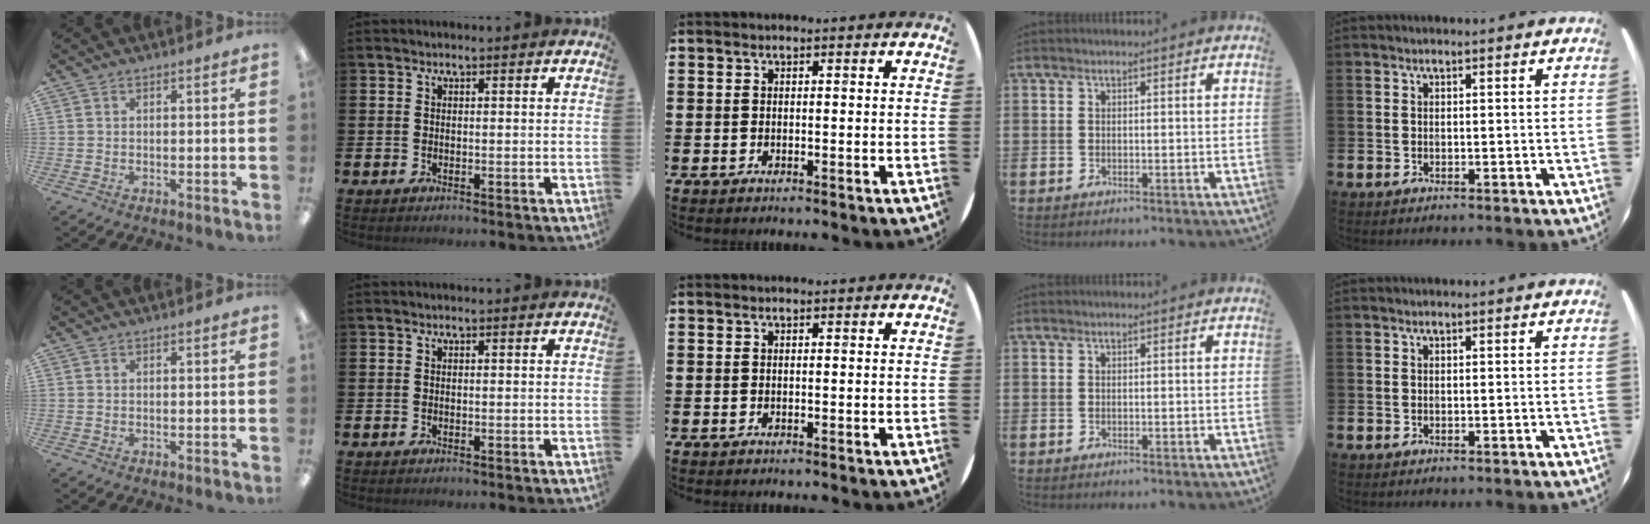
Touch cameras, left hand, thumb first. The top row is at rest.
{}